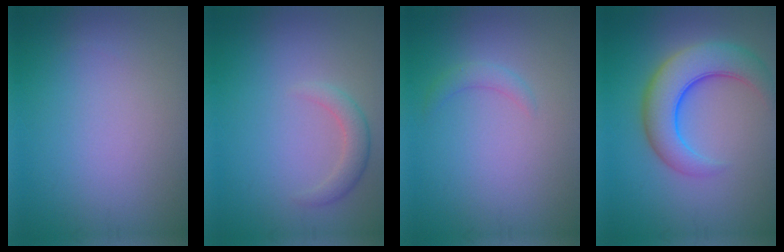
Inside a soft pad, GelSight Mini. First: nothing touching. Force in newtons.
{"total": 2.0, "press": 2.0, "slide": 0.1}
{"total": 1.3, "press": 1.3, "slide": 0.0}
{"total": 7.1, "press": 7.1, "slide": 0.4}